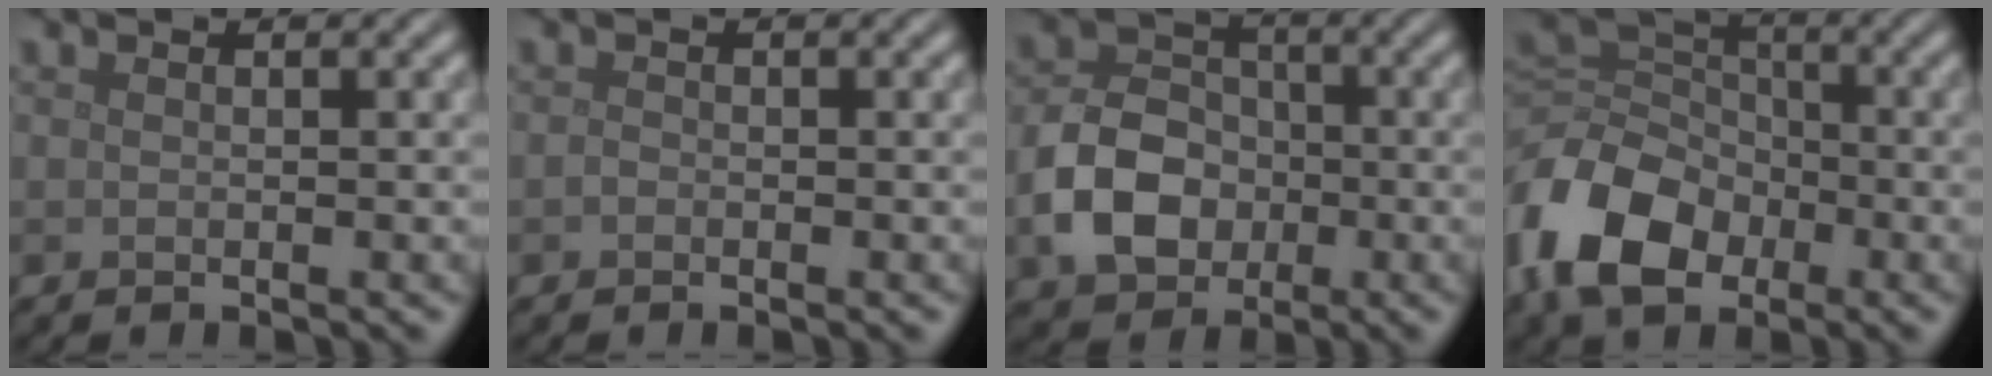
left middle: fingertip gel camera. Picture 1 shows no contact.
{"total": 0.5, "force": [-0.3, 0.4, 0.2], "torque": [-0.003, -0.001, -0.007]}
{"total": 6.2, "force": [-1.8, 4.7, 3.6], "torque": [-0.071, 0.002, -0.039]}
{"total": 9.3, "force": [-4.4, 6.2, 5.3], "torque": [-0.115, -0.008, -0.099]}